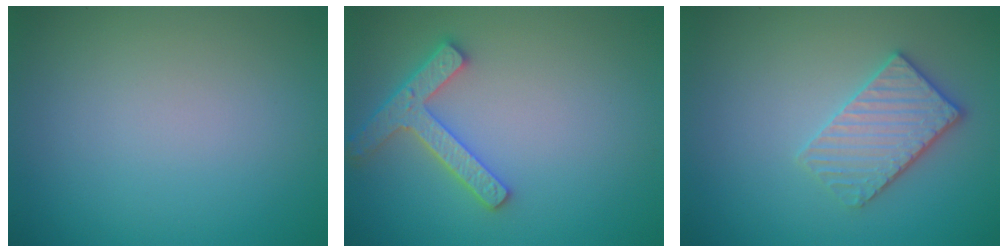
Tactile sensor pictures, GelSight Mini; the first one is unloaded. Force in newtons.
{"total": 3.9, "press": 3.6, "slide": 1.5}
{"total": 3.3, "press": 3.1, "slide": 1.0}